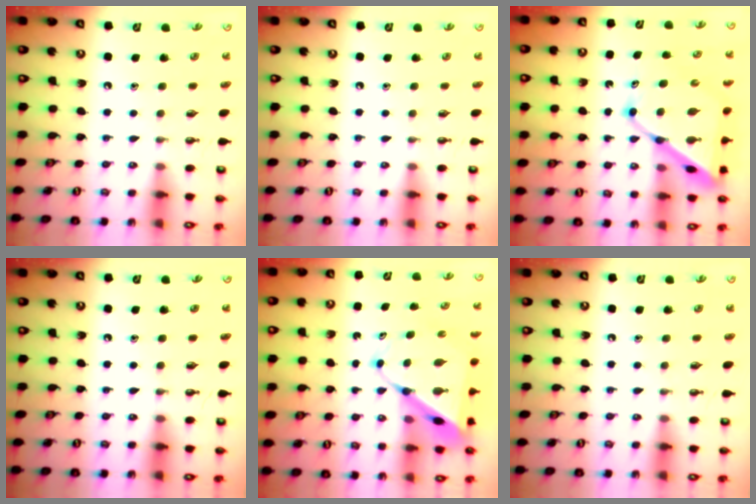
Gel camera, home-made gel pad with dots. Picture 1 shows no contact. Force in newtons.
{"total": 0.0}
{"total": 15.6, "press": 15.5, "slide": 1.5}
{"total": 0.0}
{"total": 10.8, "press": 10.7, "slide": 1.2}
{"total": 0.0}